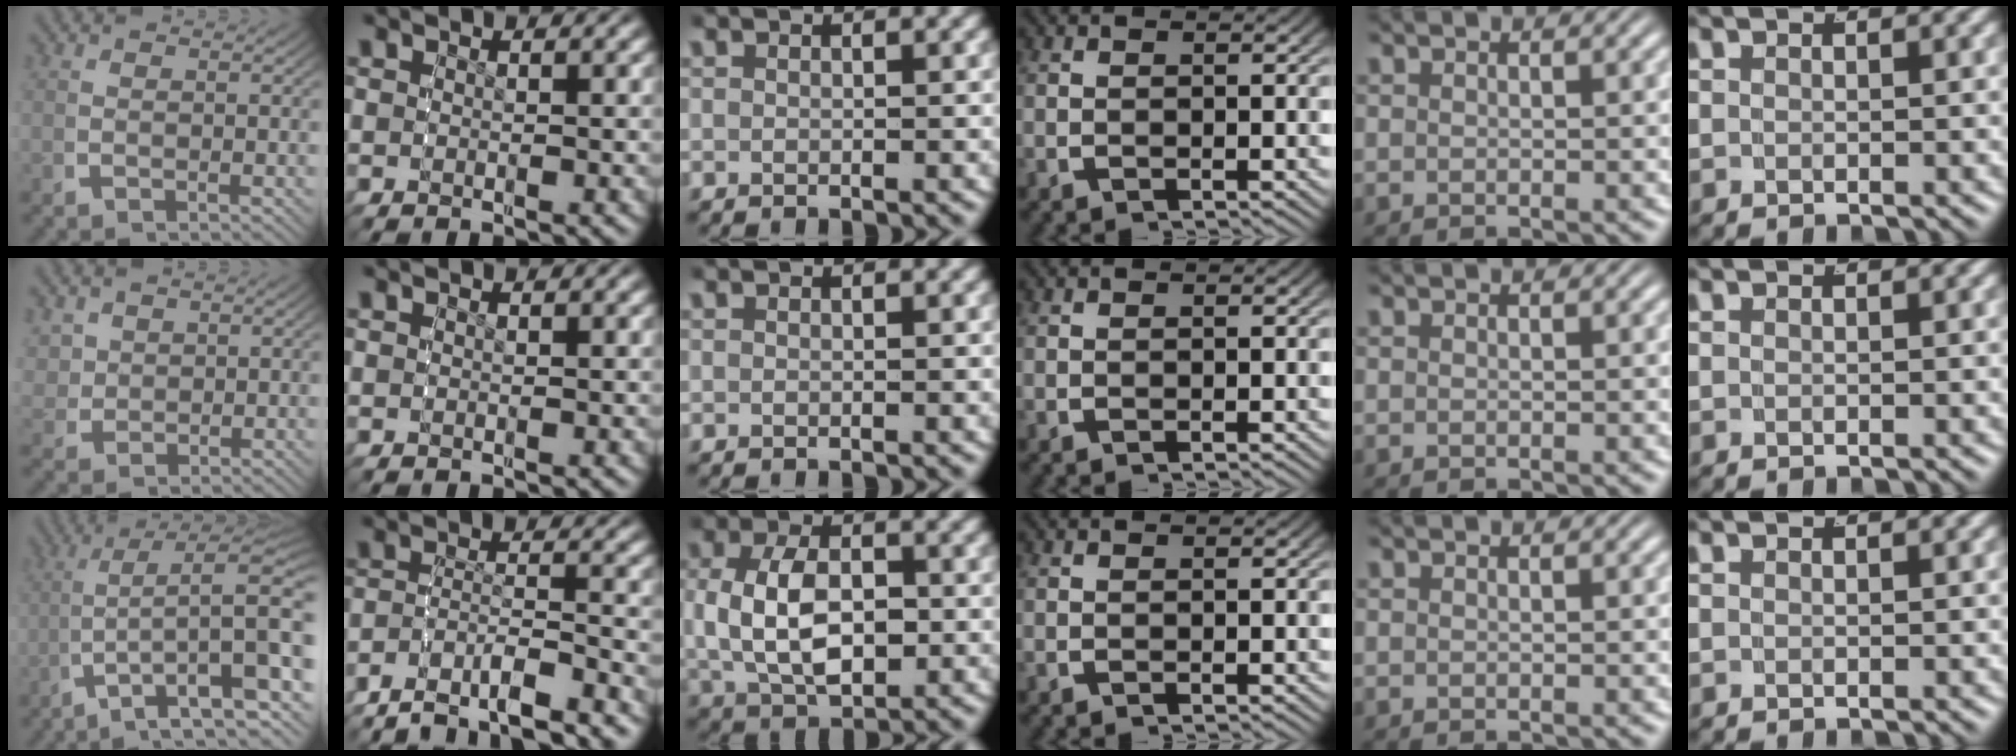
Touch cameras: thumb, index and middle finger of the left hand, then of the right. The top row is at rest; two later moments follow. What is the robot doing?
{"motion": "grasp_and_lifting", "object": "backpack"}